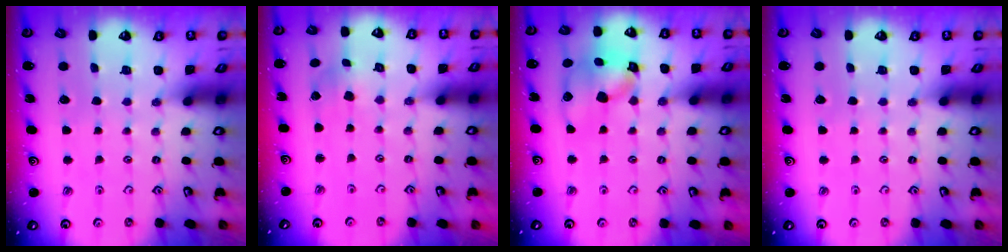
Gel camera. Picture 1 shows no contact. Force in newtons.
{"total": 1.8, "press": 1.8, "slide": 0.2}
{"total": 12.5, "press": 12.4, "slide": 1.7}
{"total": 0.0}